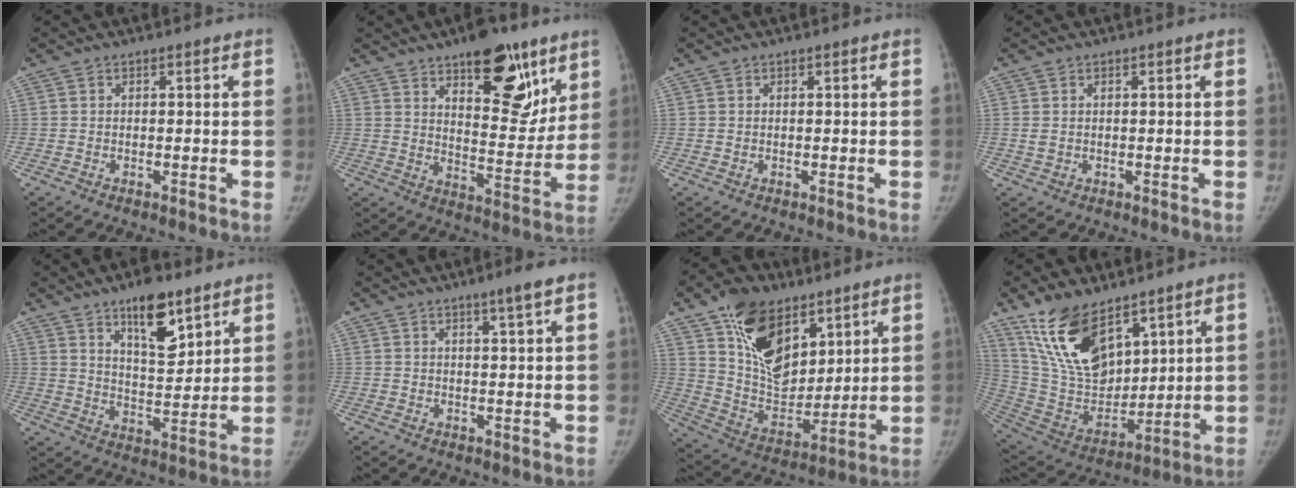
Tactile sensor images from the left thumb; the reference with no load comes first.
{"total": 18.6, "force": [11.0, 8.0, 12.7], "torque": [-0.123, -0.068, 0.165]}
{"total": 0.0}
{"total": 1.4, "force": [0.5, 1.0, 0.9], "torque": [-0.017, -0.001, 0.016]}
{"total": 12.0, "force": [7.8, 4.6, 7.8], "torque": [-0.098, -0.051, 0.131]}
{"total": 3.8, "force": [2.3, -0.2, 3.0], "torque": [-0.048, -0.012, 0.037]}
{"total": 19.9, "force": [11.1, 12.1, 11.3], "torque": [-0.150, -0.049, 0.206]}
{"total": 18.6, "force": [12.0, 9.1, 10.9], "torque": [-0.162, -0.067, 0.245]}